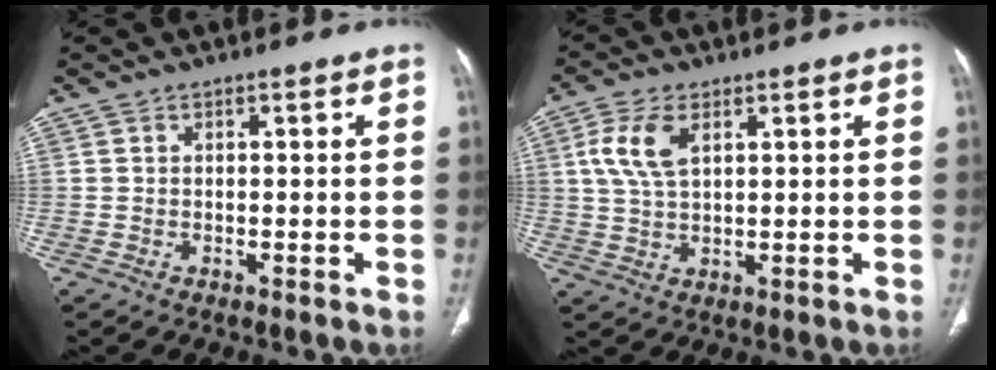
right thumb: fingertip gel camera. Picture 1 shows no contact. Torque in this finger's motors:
{"motor_torque": [-1.00, 1.05, 0.44, -0.34, 0.27]}